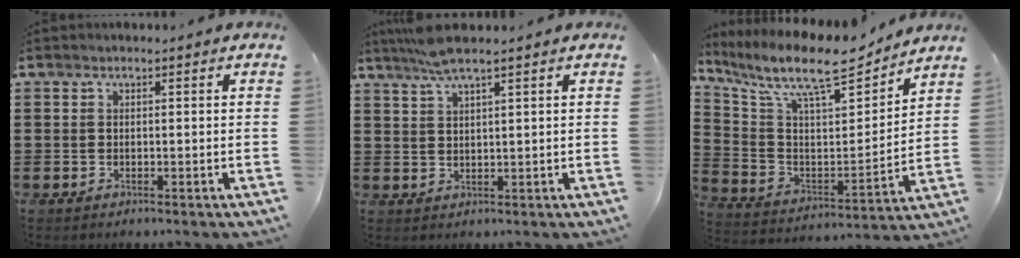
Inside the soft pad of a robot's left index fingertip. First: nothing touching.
{"total": 4.3, "force": [3.3, 0.1, 2.8], "torque": [-0.063, -0.001, 0.060]}
{"total": 12.3, "force": [9.9, 2.7, 6.8], "torque": [-0.164, -0.056, 0.168]}